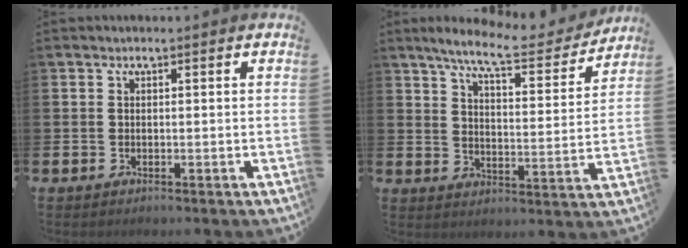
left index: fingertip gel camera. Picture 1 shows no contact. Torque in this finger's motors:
{"motor_torque": [0.97, -1.16, 0.08, 0.13]}